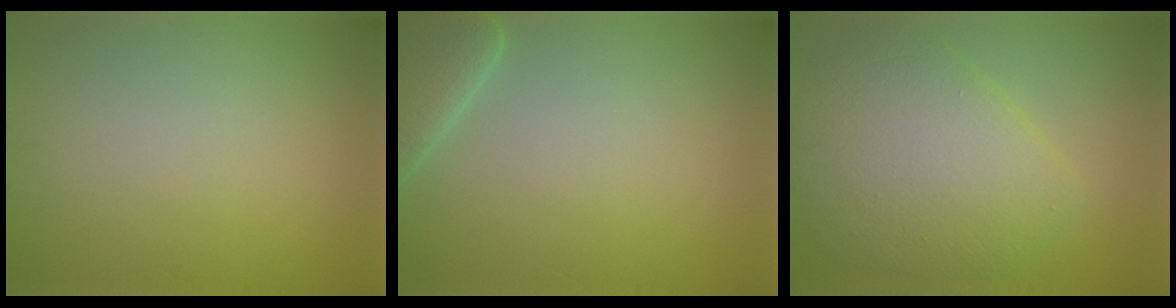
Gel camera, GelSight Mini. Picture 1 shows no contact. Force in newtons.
{"total": 4.4, "press": 4.4, "slide": 0.5}
{"total": 7.3, "press": 7.3, "slide": 0.2}